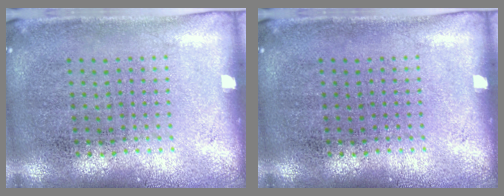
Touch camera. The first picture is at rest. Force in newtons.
{"total": 0.0}